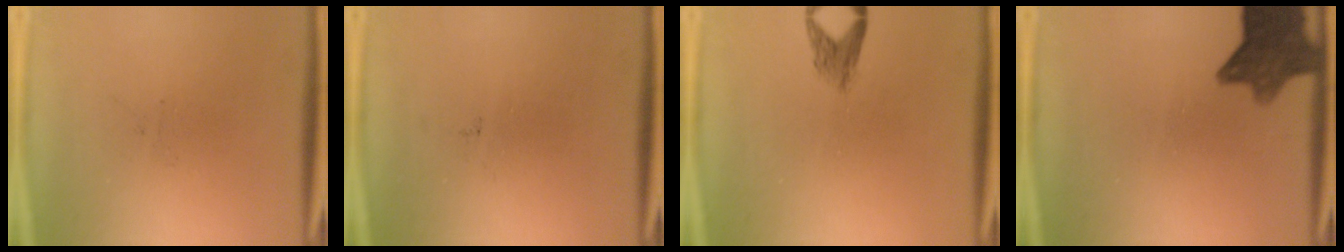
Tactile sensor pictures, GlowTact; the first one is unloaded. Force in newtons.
{"total": 0.0}
{"total": 2.0}
{"total": 9.8}